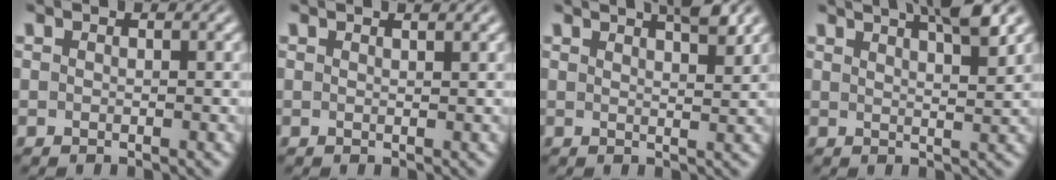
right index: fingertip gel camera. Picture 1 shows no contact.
{"total": 0.9, "force": [0.7, -0.6, 0.2], "torque": [0.000, -0.003, 0.014]}
{"total": 3.4, "force": [2.5, -0.4, 2.3], "torque": [-0.020, -0.002, 0.045]}
{"total": 5.7, "force": [4.1, 0.7, 3.9], "torque": [-0.042, 0.007, 0.066]}